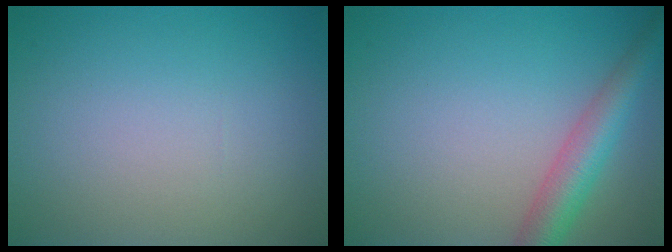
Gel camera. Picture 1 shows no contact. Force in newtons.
{"total": 4.2, "press": 4.2, "slide": 0.2}